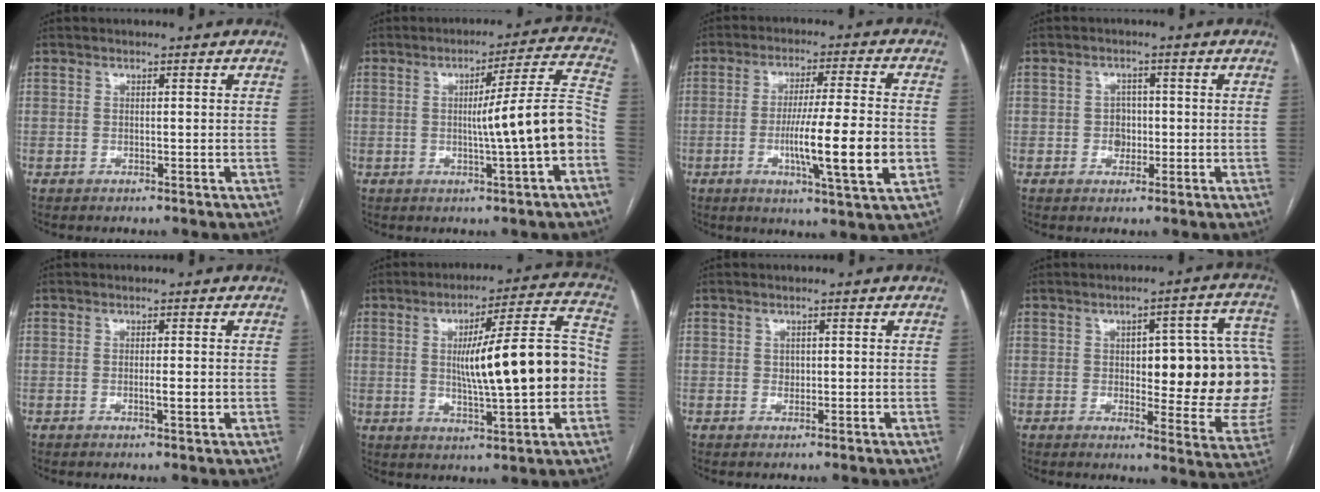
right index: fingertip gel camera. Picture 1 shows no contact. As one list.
[{"total": 11.5, "force": [-2.3, -1.0, 11.2], "torque": [-0.156, 0.012, -0.036]}, {"total": 13.3, "force": [-3.0, 0.1, 12.9], "torque": [-0.215, -0.015, -0.053]}, {"total": 2.7, "force": [-0.4, 2.3, 1.4], "torque": [-0.013, 0.006, -0.004]}, {"total": 2.1, "force": [-0.3, 0.2, 2.1], "torque": [-0.036, -0.002, -0.005]}, {"total": 16.9, "force": [-0.6, 2.0, 16.8], "torque": [-0.253, 0.022, -0.007]}, {"total": 1.1, "force": [0.1, 0.9, 0.6], "torque": [-0.008, 0.001, 0.003]}, {"total": 20.9, "force": [0.6, 6.4, 19.9], "torque": [-0.183, 0.027, 0.019]}]